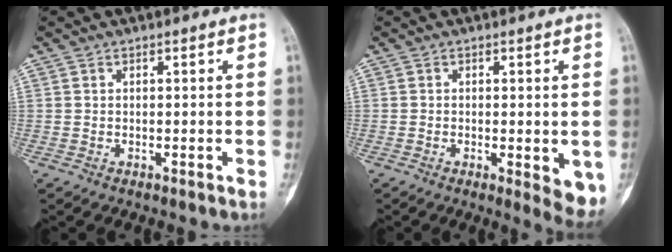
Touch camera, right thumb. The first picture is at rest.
{"total": 5.8, "force": [-1.2, 1.9, 5.3], "torque": [-0.060, -0.014, -0.011]}